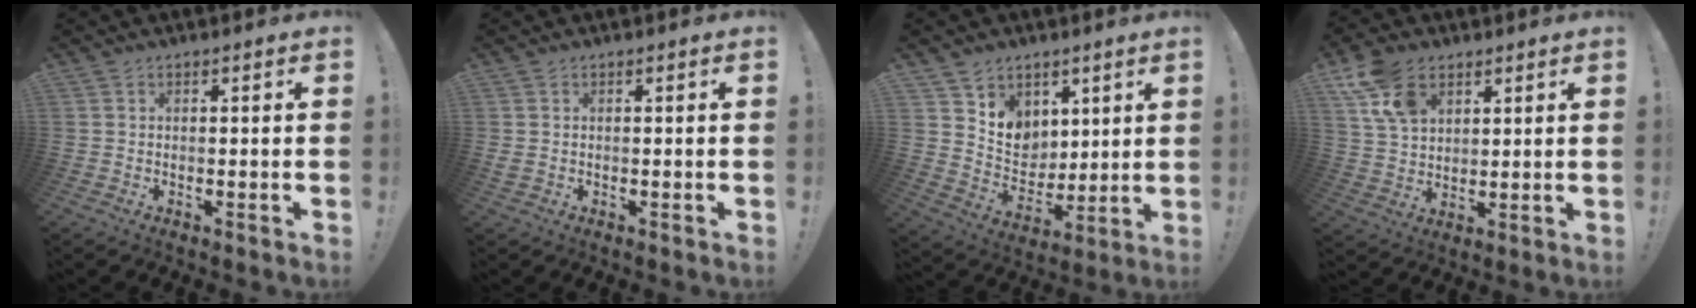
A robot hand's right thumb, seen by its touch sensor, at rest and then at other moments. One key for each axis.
{"total": 1.2, "fx": 0.3, "fy": 0.9, "fz": 0.7, "tx": -0.014, "ty": 0.003, "tz": 0.006}
{"total": 9.0, "fx": 5.8, "fy": 6.8, "fz": 0.9, "tx": -0.026, "ty": -0.061, "tz": 0.120}
{"total": 12.0, "fx": 6.5, "fy": 7.8, "fz": 6.5, "tx": -0.119, "ty": -0.020, "tz": 0.127}